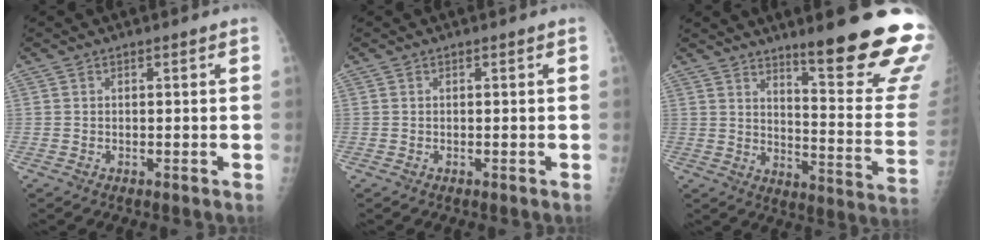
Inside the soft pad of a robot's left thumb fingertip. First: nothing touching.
{"total": 0.0}
{"total": 21.2, "force": [14.1, 2.5, 15.7], "torque": [-0.180, -0.100, 0.199]}